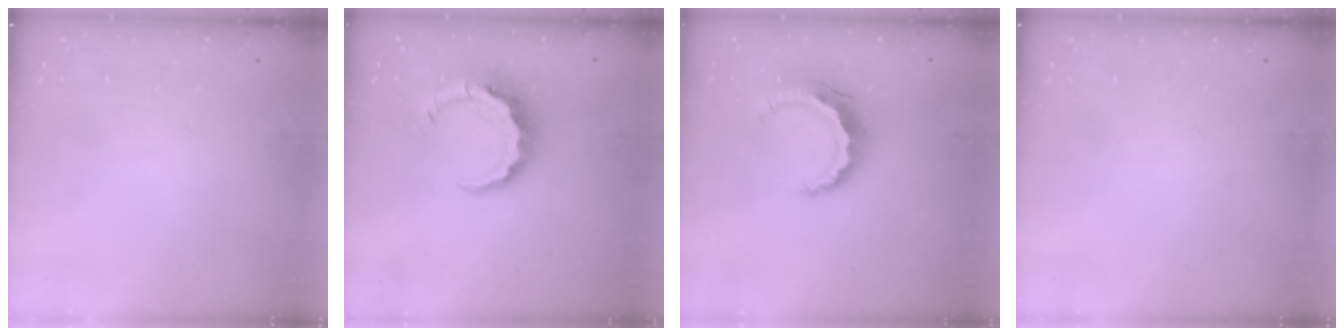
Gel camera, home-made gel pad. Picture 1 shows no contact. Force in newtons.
{"total": 8.3, "press": 8.3, "slide": 0.9}
{"total": 7.4, "press": 7.4, "slide": 0.6}
{"total": 0.0}